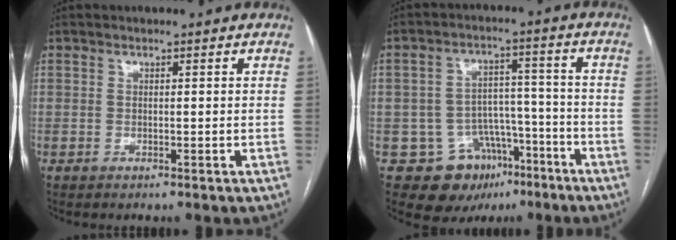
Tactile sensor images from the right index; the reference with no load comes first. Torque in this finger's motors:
{"motor_torque": [-0.11, 0.01, -0.77, -0.15]}